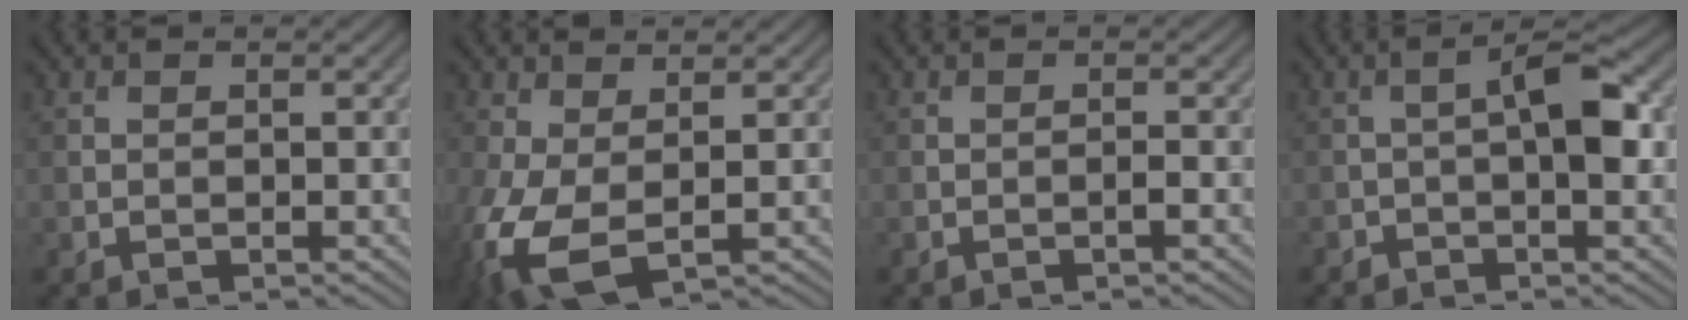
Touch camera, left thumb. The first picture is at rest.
{"total": 7.7, "force": [-0.9, 4.1, 6.5], "torque": [-0.176, -0.014, -0.018]}
{"total": 0.9, "force": [-0.5, 0.0, 0.8], "torque": [-0.011, 0.005, -0.009]}
{"total": 4.0, "force": [-0.9, 1.3, 3.6], "torque": [-0.057, 0.014, -0.025]}